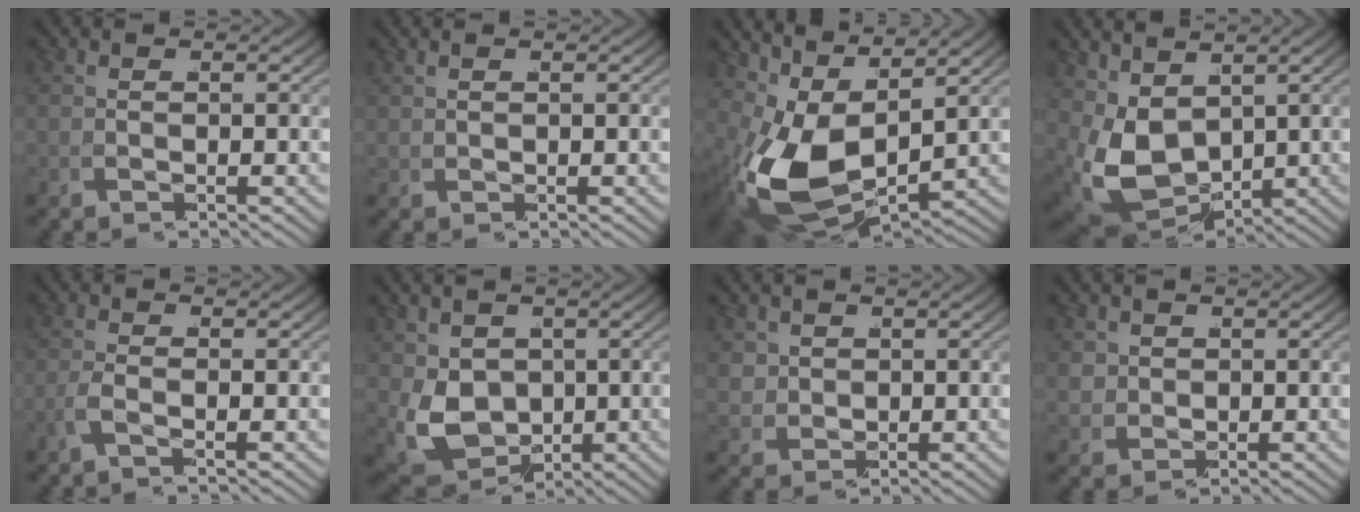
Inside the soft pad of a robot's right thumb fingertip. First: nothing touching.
{"total": 0.8, "force": [0.8, -0.1, 0.2], "torque": [-0.007, 0.000, 0.022]}
{"total": 10.4, "force": [-0.2, 6.0, 8.5], "torque": [-0.194, -0.048, 0.027]}
{"total": 9.3, "force": [-0.1, 6.9, 6.2], "torque": [-0.173, -0.064, 0.035]}
{"total": 1.3, "force": [-0.5, 0.0, 1.2], "torque": [-0.036, -0.005, -0.008]}
{"total": 7.9, "force": [-0.2, 6.1, 5.0], "torque": [-0.127, -0.058, 0.031]}
{"total": 2.7, "force": [1.1, 2.2, 1.1], "torque": [-0.037, -0.020, 0.040]}
{"total": 2.9, "force": [0.9, 2.5, 1.2], "torque": [-0.039, -0.017, 0.033]}